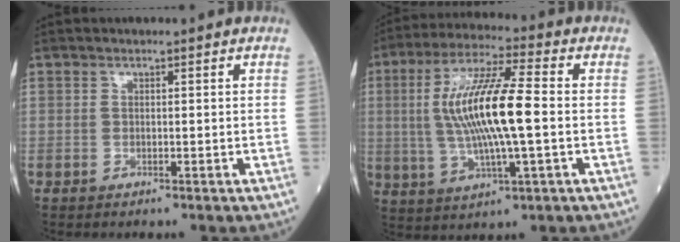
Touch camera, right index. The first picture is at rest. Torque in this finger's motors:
{"motor_torque": [1.28, -0.86, 0.54, 0.21]}